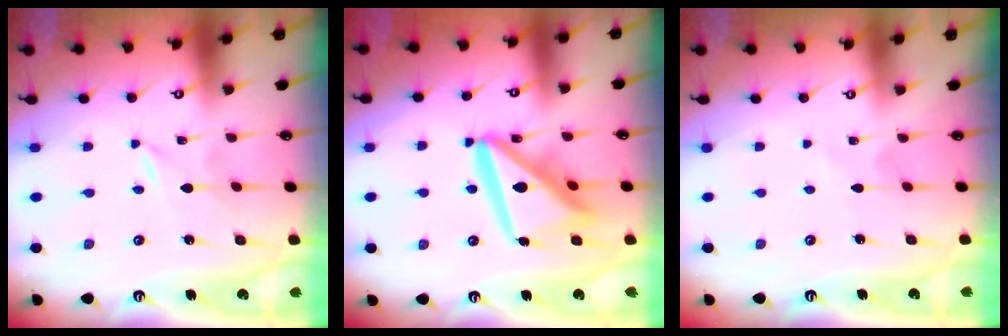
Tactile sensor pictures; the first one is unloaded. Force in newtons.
{"total": 17.3, "press": 17.2, "slide": 1.7}
{"total": 2.5, "press": 2.5, "slide": 0.3}